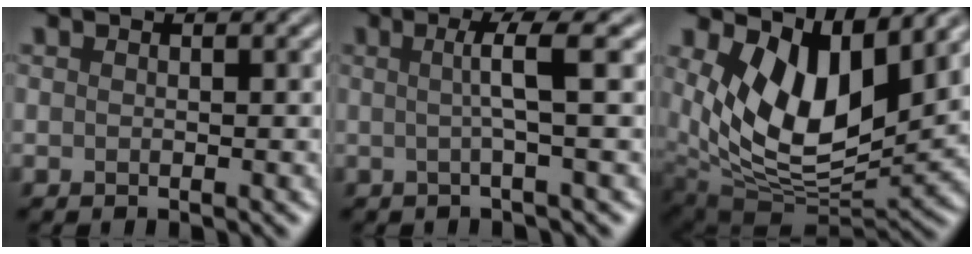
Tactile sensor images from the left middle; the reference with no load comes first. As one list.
[{"total": 3.3, "force": [0.4, 0.3, 3.2], "torque": [-0.056, 0.006, 0.002]}, {"total": 10.9, "force": [4.1, 6.0, 8.1], "torque": [-0.153, -0.021, 0.079]}]